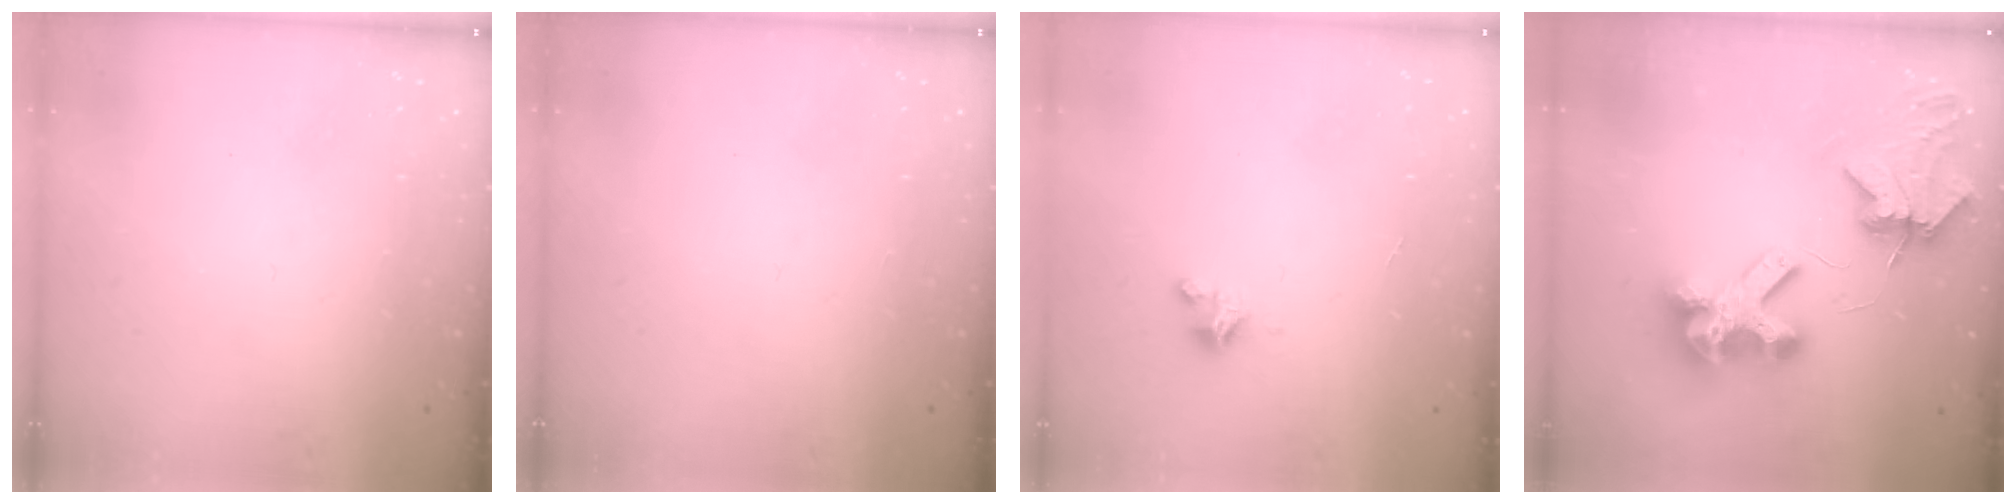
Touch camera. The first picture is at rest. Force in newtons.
{"total": 0.0}
{"total": 2.5, "press": 2.5, "slide": 0.3}
{"total": 11.4, "press": 11.3, "slide": 1.4}